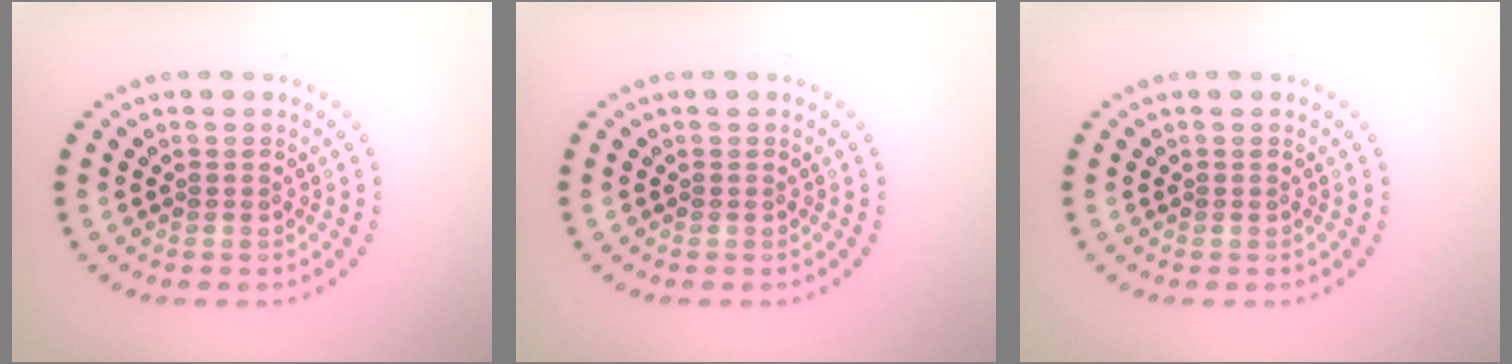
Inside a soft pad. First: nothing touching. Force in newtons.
{"total": 0.0}
{"total": 0.0}